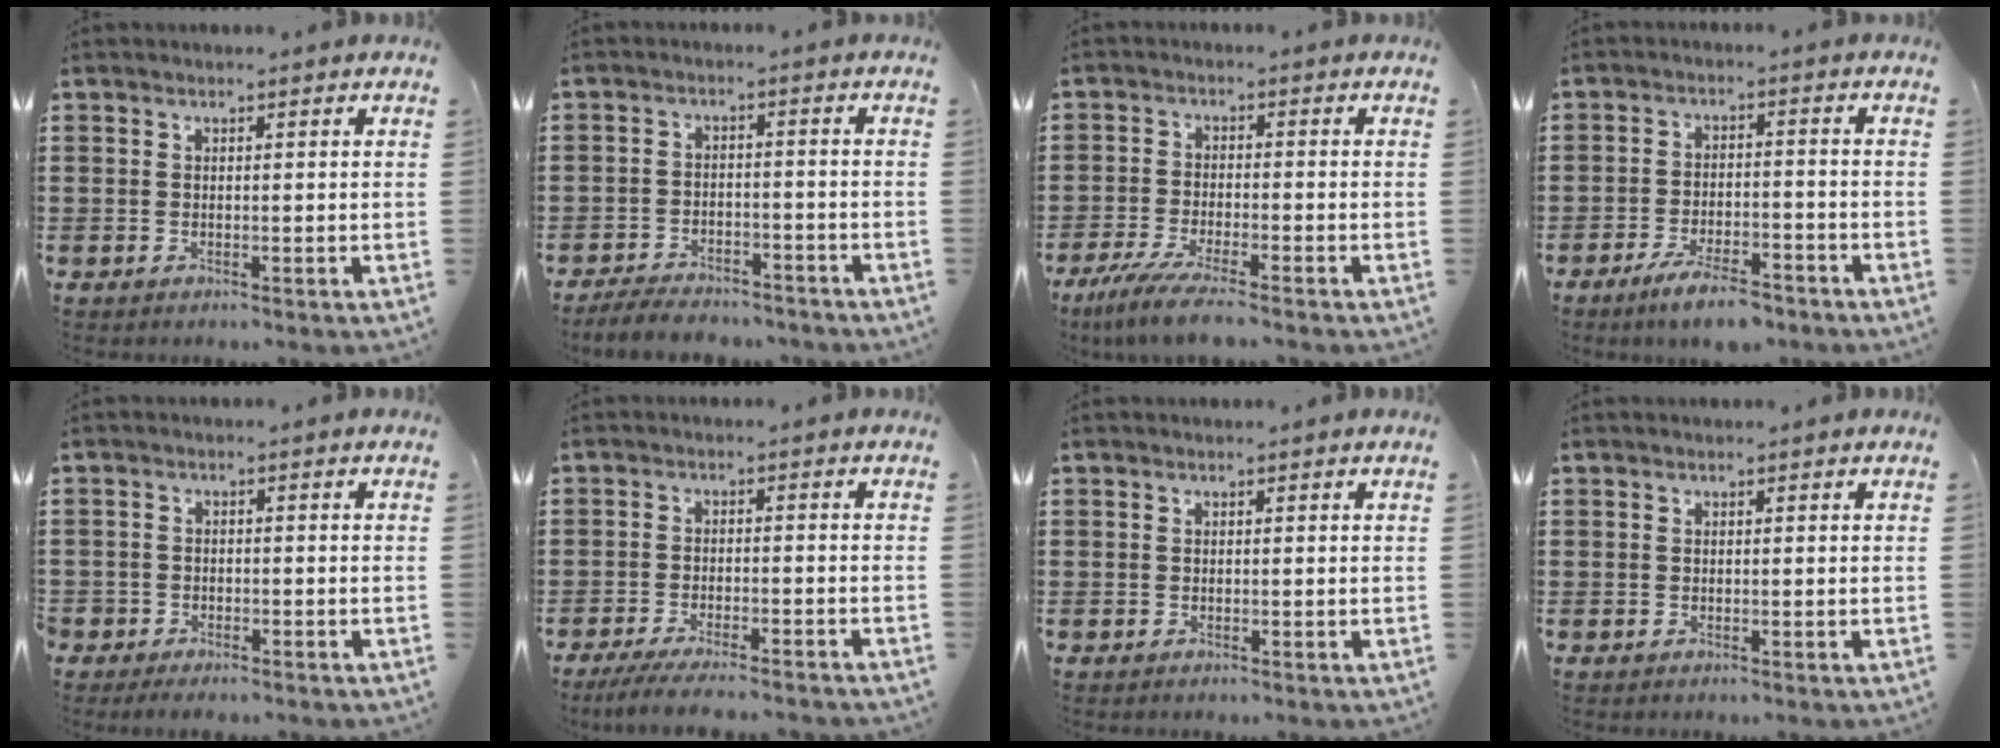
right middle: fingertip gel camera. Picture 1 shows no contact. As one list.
[{"total": 4.1, "force": [-4.0, 0.6, 0.7], "torque": [-0.019, 0.003, -0.084]}, {"total": 5.1, "force": [-4.3, -0.2, 2.8], "torque": [-0.074, -0.022, -0.085]}, {"total": 5.3, "force": [-4.4, 0.9, 2.9], "torque": [-0.058, -0.001, -0.083]}, {"total": 1.8, "force": [-1.7, 0.7, 0.0], "torque": [-0.005, 0.003, -0.038]}, {"total": 4.0, "force": [-3.7, -0.1, 1.6], "torque": [-0.038, -0.011, -0.073]}, {"total": 0.0}, {"total": 0.0}]